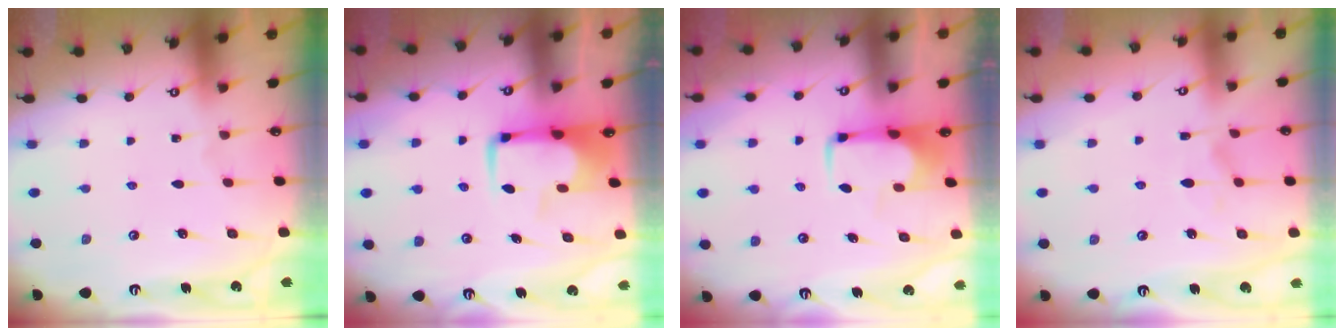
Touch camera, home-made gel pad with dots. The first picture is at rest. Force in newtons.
{"total": 6.8, "press": 6.6, "slide": 1.3}
{"total": 2.1, "press": 2.1, "slide": 0.4}
{"total": 1.6, "press": 1.2, "slide": 1.0}